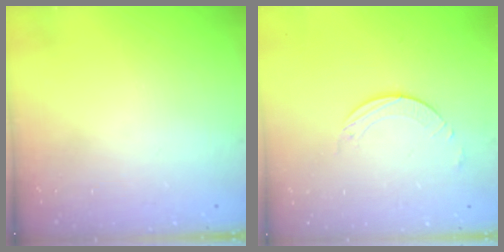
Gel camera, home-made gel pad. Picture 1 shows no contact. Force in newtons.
{"total": 1.7, "press": 1.7, "slide": 0.2}